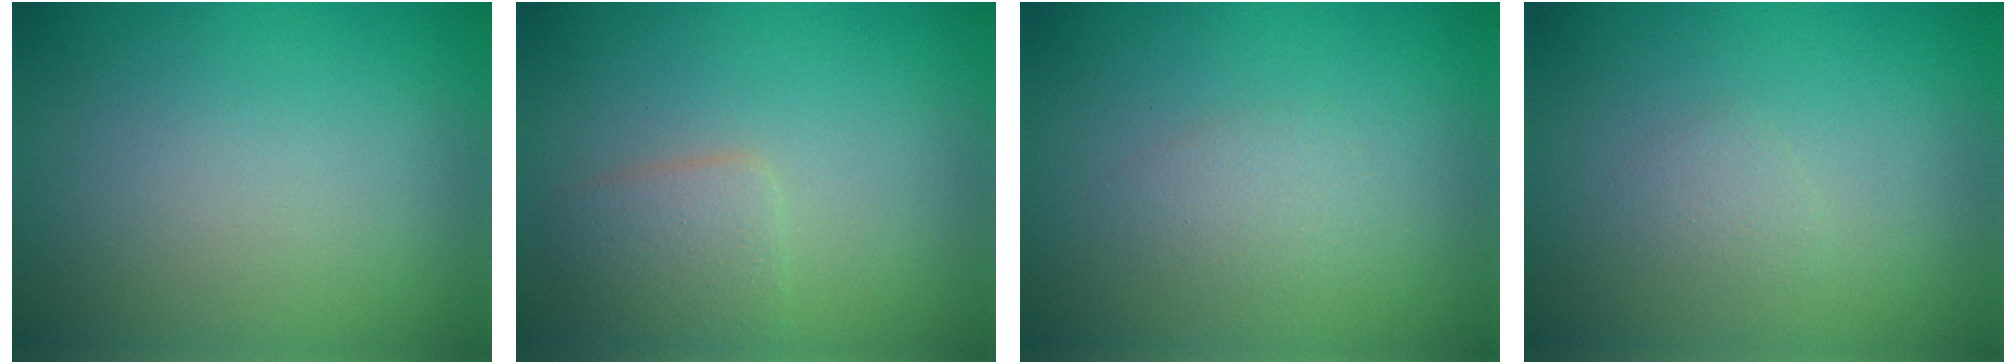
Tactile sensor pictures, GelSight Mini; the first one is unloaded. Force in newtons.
{"total": 2.5, "press": 2.5, "slide": 0.1}
{"total": 1.4, "press": 1.4, "slide": 0.0}
{"total": 0.9, "press": 0.9, "slide": 0.0}